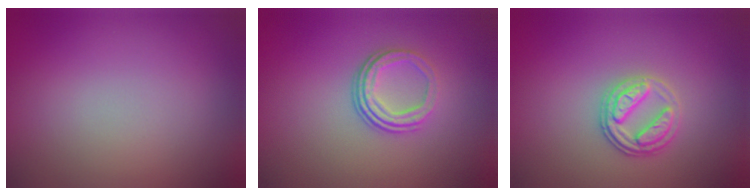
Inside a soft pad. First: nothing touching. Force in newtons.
{"total": 3.3, "press": 2.2, "slide": 2.4}
{"total": 2.6, "press": 2.4, "slide": 1.0}